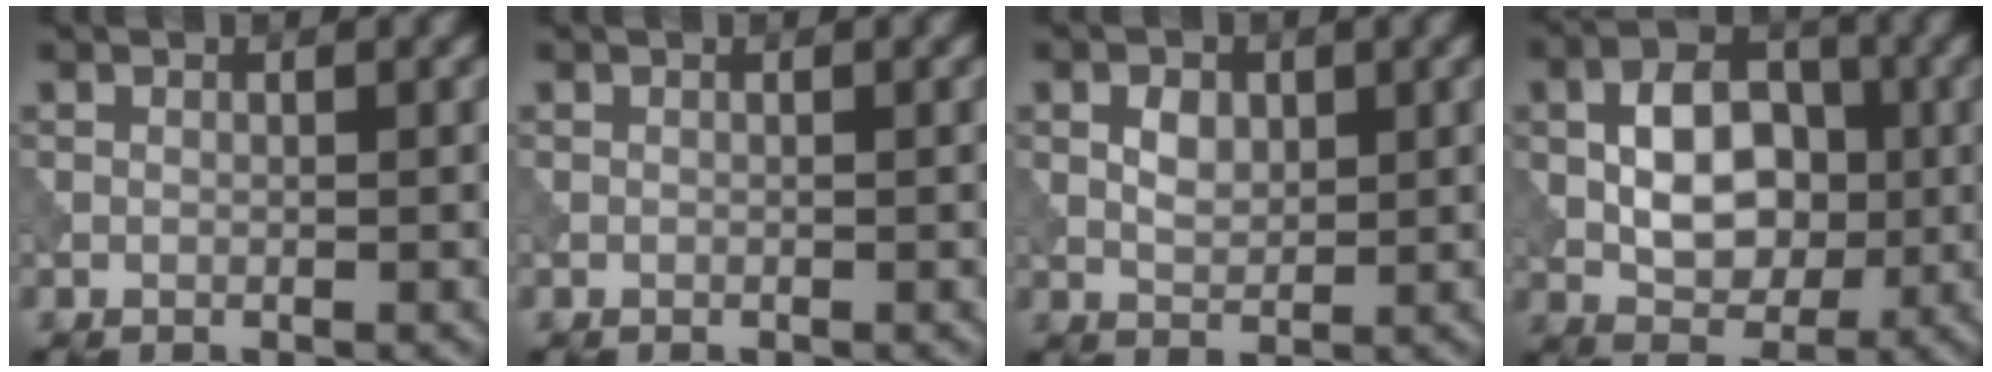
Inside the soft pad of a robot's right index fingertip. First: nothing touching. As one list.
[{"total": 0.0}, {"total": 2.2, "force": [0.6, 1.5, 1.5], "torque": [-0.028, -0.001, 0.010]}, {"total": 6.8, "force": [0.0, 4.6, 5.0], "torque": [-0.076, 0.005, -0.001]}]